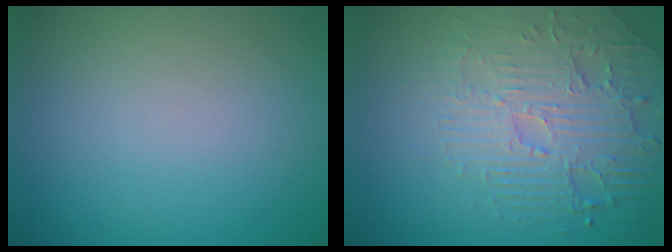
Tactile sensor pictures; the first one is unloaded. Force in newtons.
{"total": 4.4, "press": 4.2, "slide": 1.4}